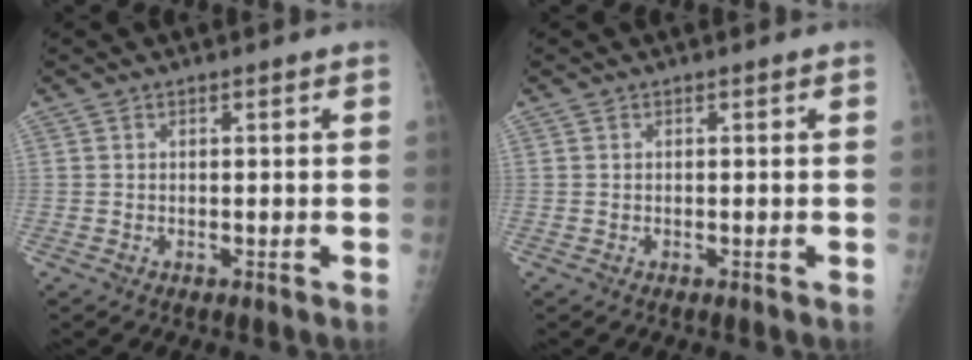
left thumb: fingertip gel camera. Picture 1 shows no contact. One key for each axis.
{"total": 0.0}